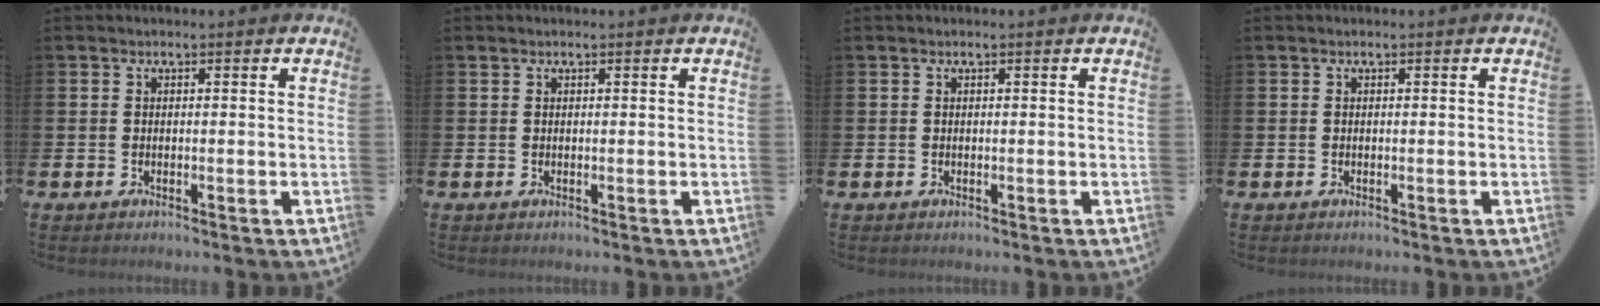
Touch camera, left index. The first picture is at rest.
{"total": 0.0}
{"total": 0.0}
{"total": 0.0}